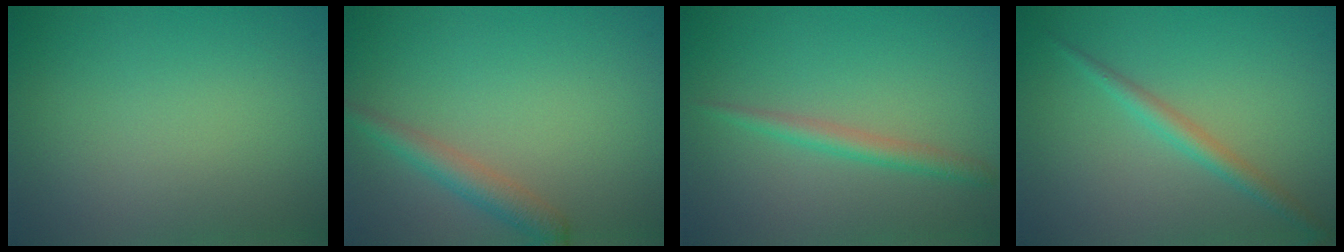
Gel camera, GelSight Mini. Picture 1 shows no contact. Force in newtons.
{"total": 2.4, "press": 2.4, "slide": 0.1}
{"total": 2.0, "press": 2.0, "slide": 0.1}
{"total": 2.1, "press": 2.1, "slide": 0.1}